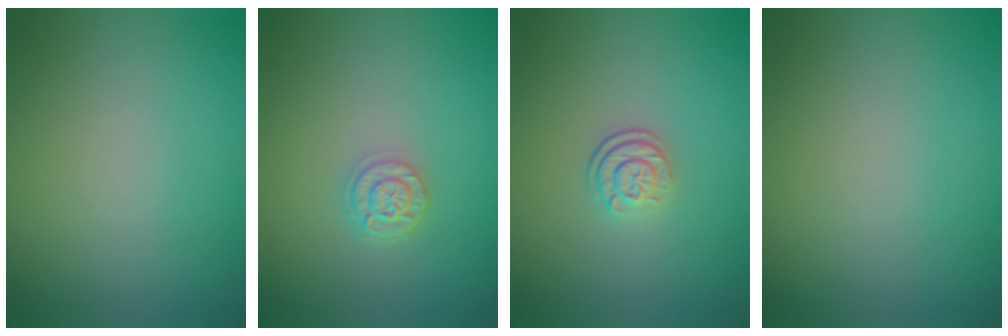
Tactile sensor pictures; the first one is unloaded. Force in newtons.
{"total": 2.4, "press": 1.9, "slide": 1.4}
{"total": 2.3, "press": 1.7, "slide": 1.7}
{"total": 0.0}